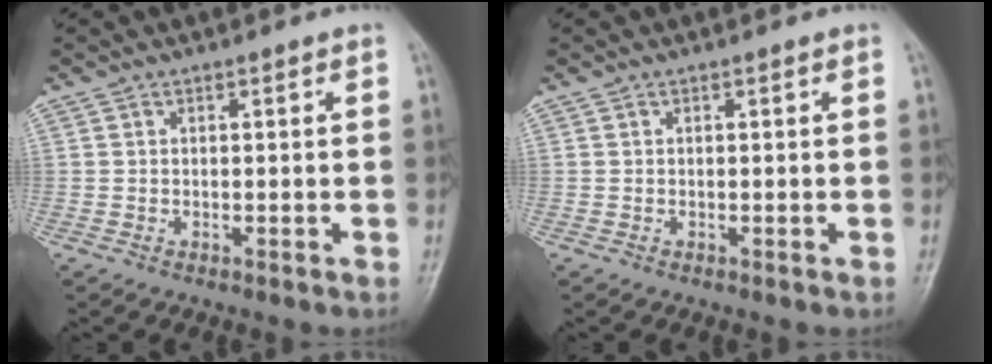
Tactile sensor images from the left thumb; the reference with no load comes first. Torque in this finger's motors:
{"motor_torque": [0.01, 0.01, -0.01, -0.02, 0.00]}